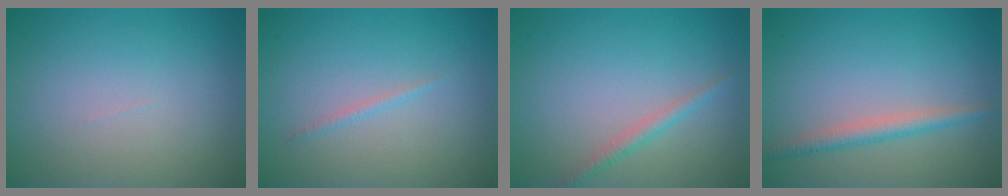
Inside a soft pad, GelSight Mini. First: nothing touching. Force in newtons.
{"total": 0.6, "press": 0.6, "slide": 0.1}
{"total": 1.4, "press": 1.4, "slide": 0.0}
{"total": 2.2, "press": 2.2, "slide": 0.0}